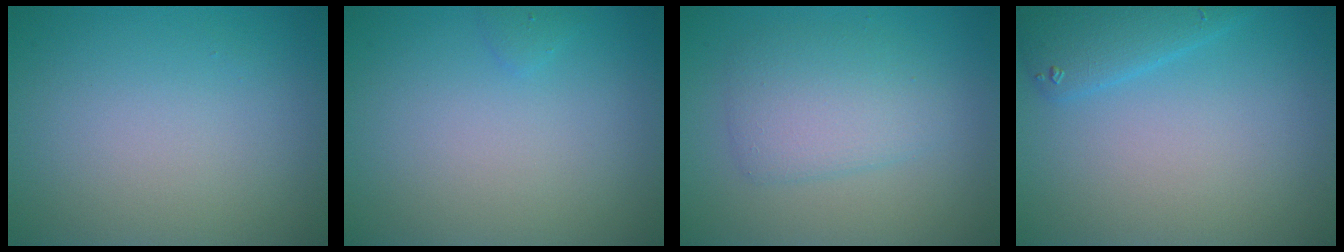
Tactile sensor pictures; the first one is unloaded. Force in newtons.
{"total": 0.5, "press": 0.5, "slide": 0.1}
{"total": 3.6, "press": 3.6, "slide": 0.0}
{"total": 2.9, "press": 2.9, "slide": 0.2}